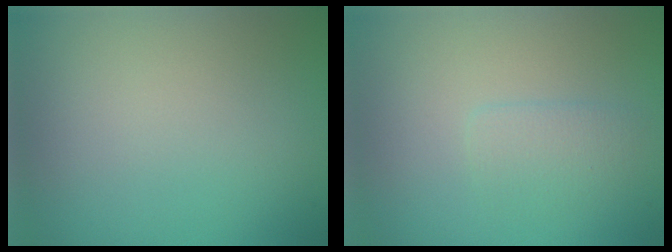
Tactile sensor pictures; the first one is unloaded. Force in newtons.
{"total": 1.6, "press": 1.6, "slide": 0.0}